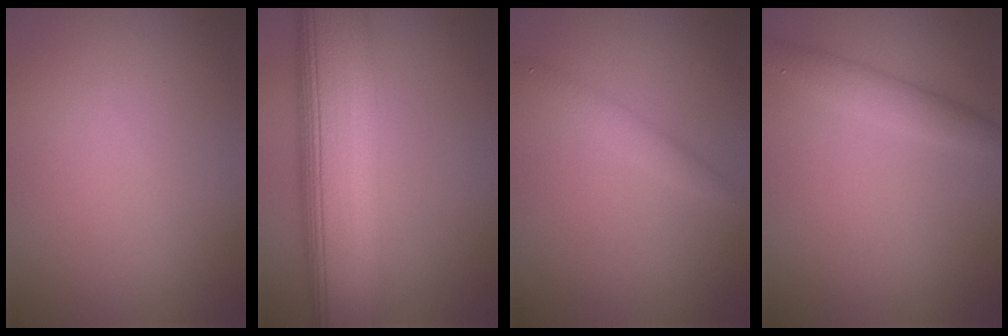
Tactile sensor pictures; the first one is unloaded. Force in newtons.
{"total": 13.0, "press": 13.0, "slide": 0.5}
{"total": 1.5, "press": 1.5, "slide": 0.0}
{"total": 2.3, "press": 2.3, "slide": 0.1}